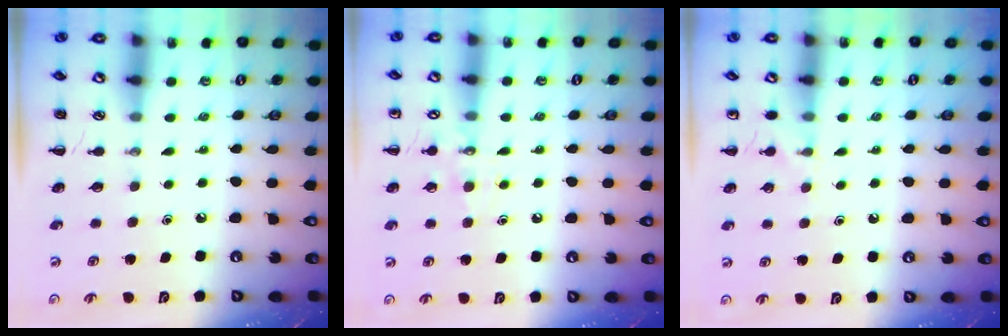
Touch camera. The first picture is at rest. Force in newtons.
{"total": 7.7, "press": 7.6, "slide": 1.4}
{"total": 5.7, "press": 5.5, "slide": 1.6}